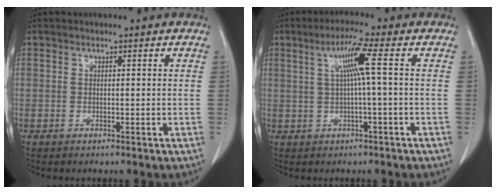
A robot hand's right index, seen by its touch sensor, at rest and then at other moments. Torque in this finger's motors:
{"motor_torque": [0.72, 0.07, 0.26, 0.08]}